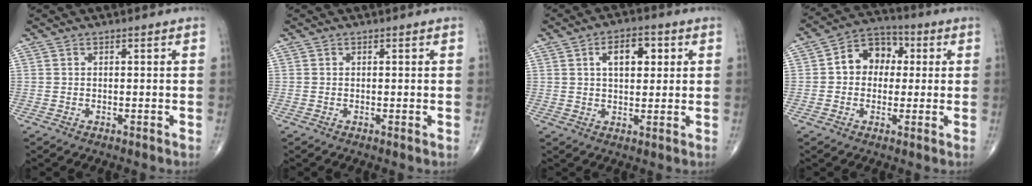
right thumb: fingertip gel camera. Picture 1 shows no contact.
{"total": 0.0}
{"total": 7.6, "force": [2.3, 4.1, 5.9], "torque": [-0.072, 0.001, 0.034]}
{"total": 9.3, "force": [1.2, 7.3, 5.5], "torque": [-0.054, 0.025, 0.007]}